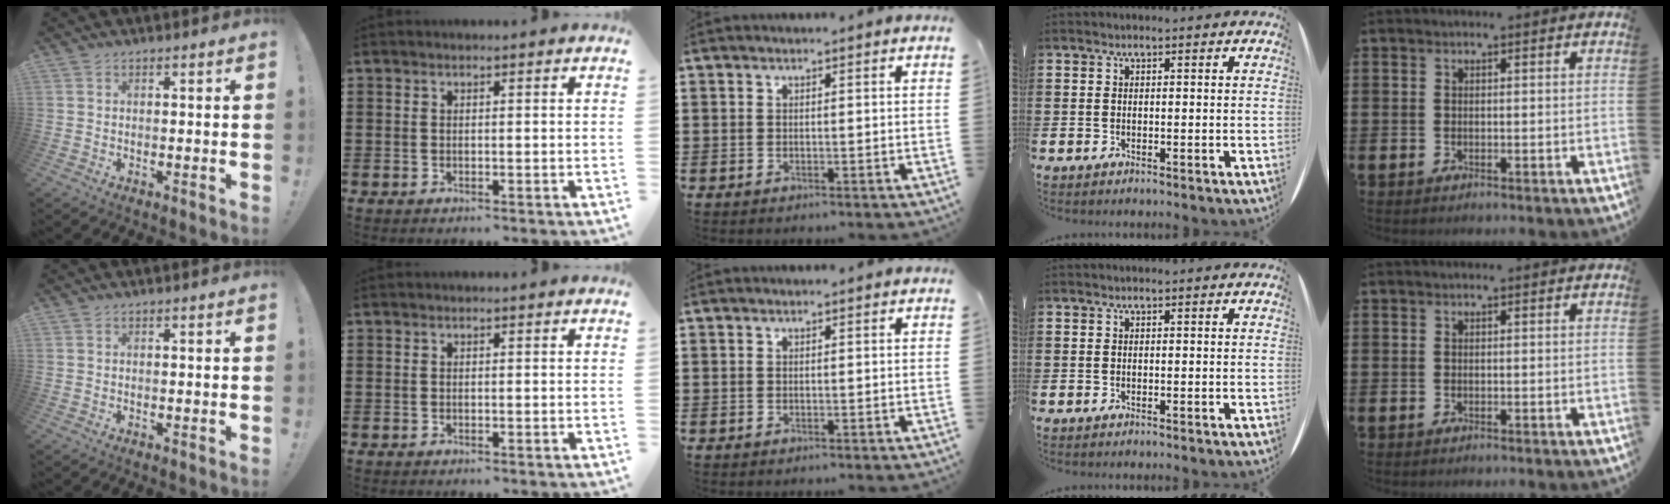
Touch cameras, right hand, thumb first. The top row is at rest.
{}